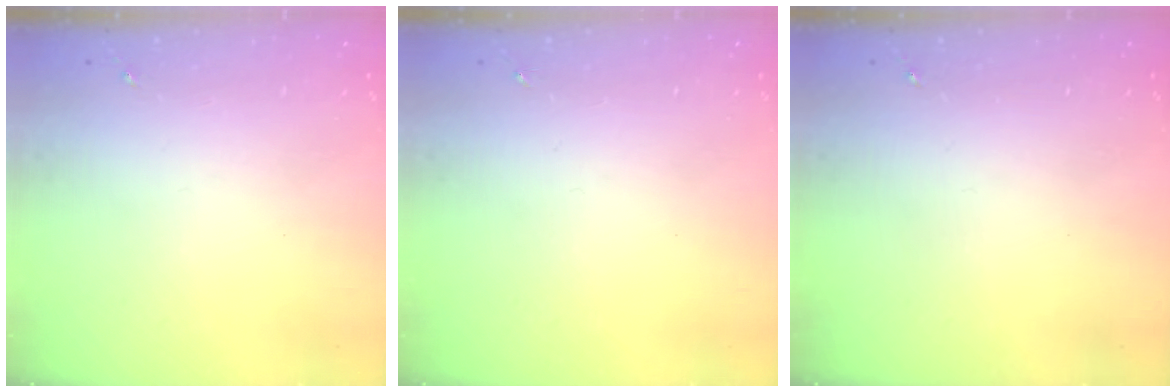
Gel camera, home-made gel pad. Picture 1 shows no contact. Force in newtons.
{"total": 0.0}
{"total": 0.0}